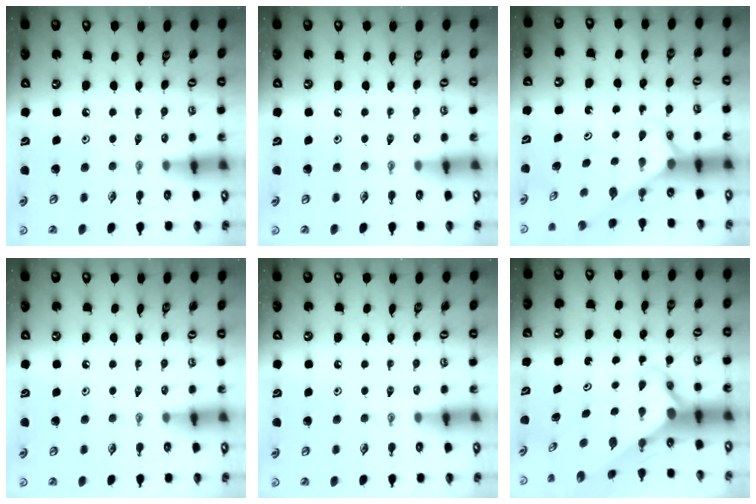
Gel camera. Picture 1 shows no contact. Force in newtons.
{"total": 0.0}
{"total": 2.6, "press": 2.6, "slide": 0.2}
{"total": 0.0}
{"total": 0.0}
{"total": 3.8, "press": 3.8, "slide": 0.3}